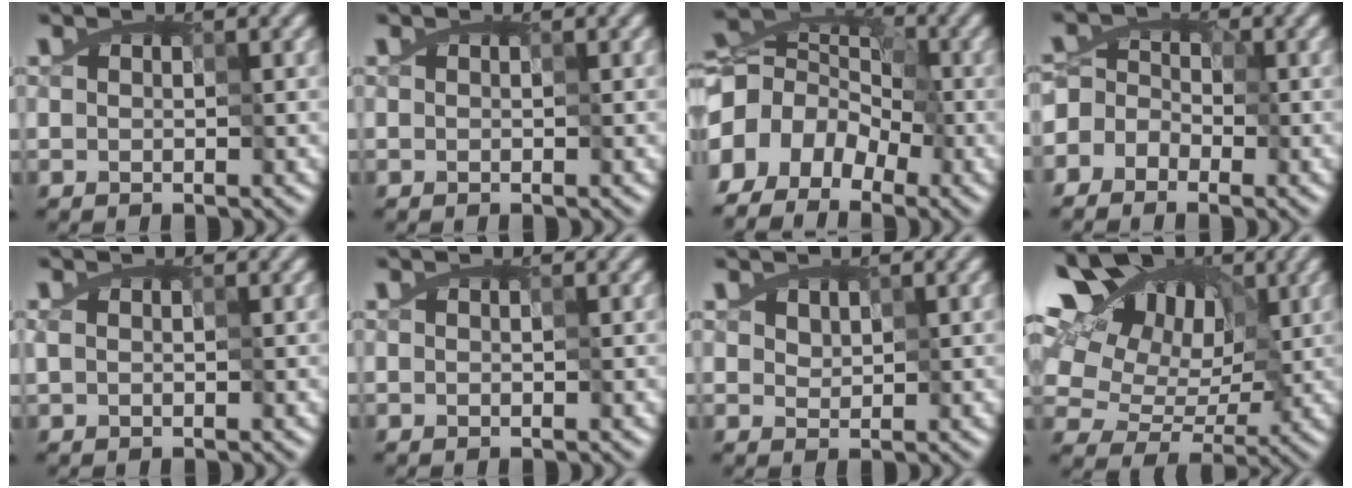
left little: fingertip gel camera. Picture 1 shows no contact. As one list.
[{"total": 0.0}, {"total": 9.9, "force": [-4.9, 7.4, 4.4], "torque": [-0.057, 0.004, -0.096]}, {"total": 6.2, "force": [-4.5, 4.3, 0.4], "torque": [0.002, 0.016, -0.106]}, {"total": 0.5, "force": [0.2, 0.3, 0.3], "torque": [-0.011, 0.001, 0.003]}, {"total": 0.0}, {"total": 1.4, "force": [0.9, 1.0, 0.3], "torque": [-0.034, -0.007, 0.037]}, {"total": 11.0, "force": [4.4, 8.2, 6.0], "torque": [-0.140, 0.039, 0.067]}]